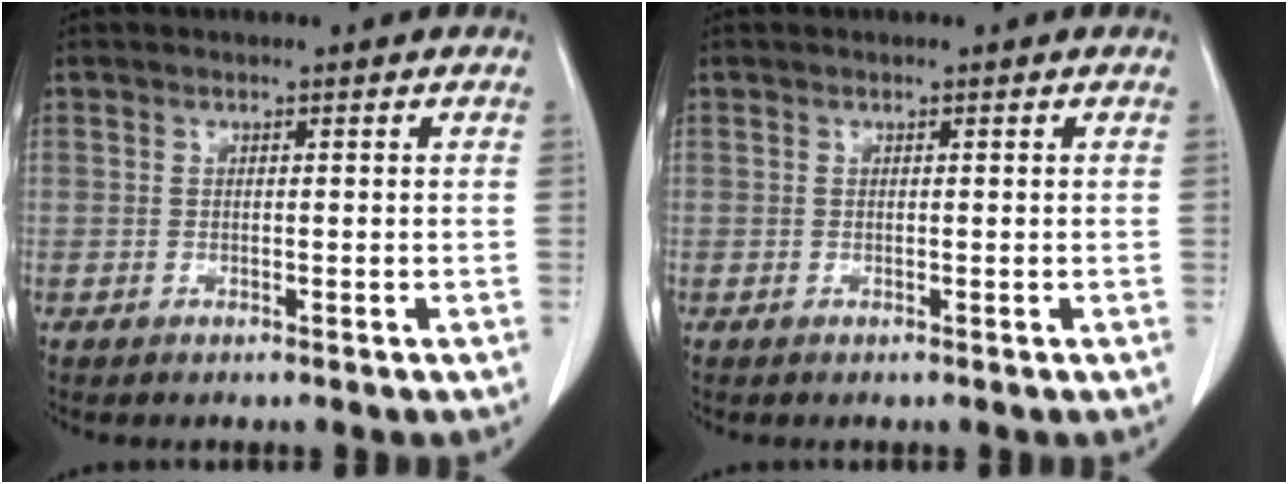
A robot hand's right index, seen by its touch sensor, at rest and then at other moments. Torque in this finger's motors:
{"motor_torque": [-0.10, 0.07, 0.02, 0.01]}